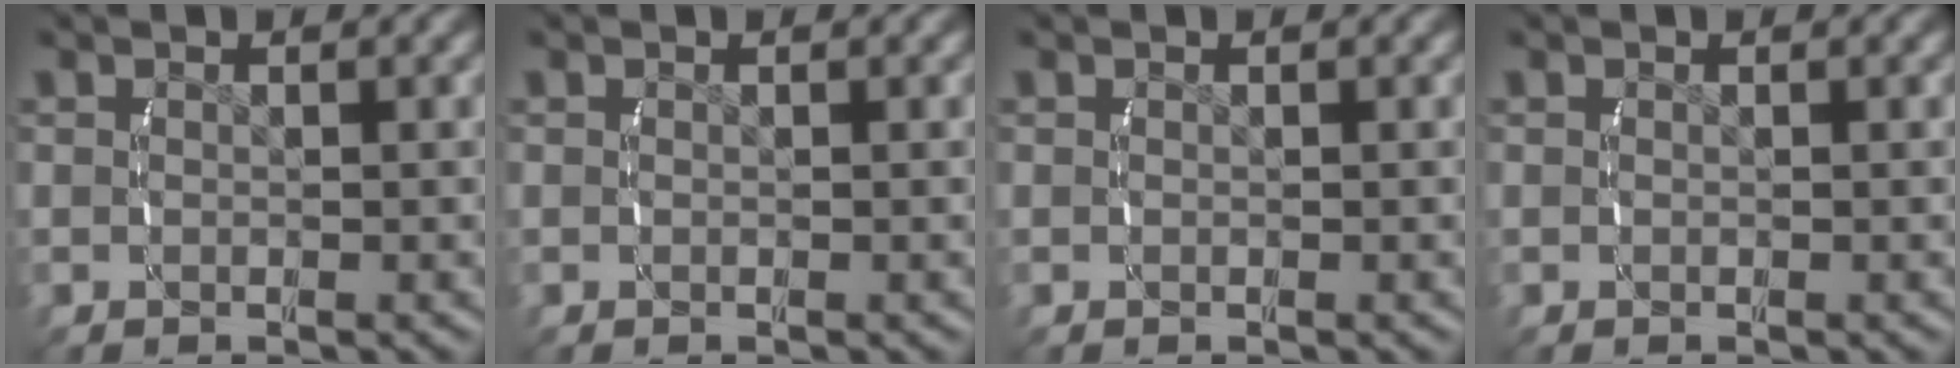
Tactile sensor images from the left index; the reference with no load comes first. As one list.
[{"total": 0.0}, {"total": 0.0}, {"total": 0.0}]